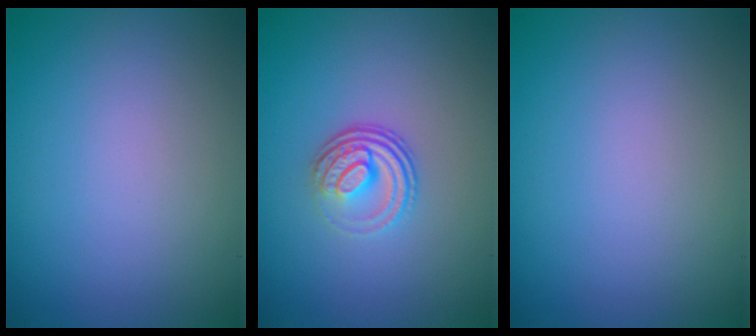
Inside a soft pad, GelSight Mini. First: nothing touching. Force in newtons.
{"total": 3.5, "press": 2.5, "slide": 2.5}
{"total": 0.0}